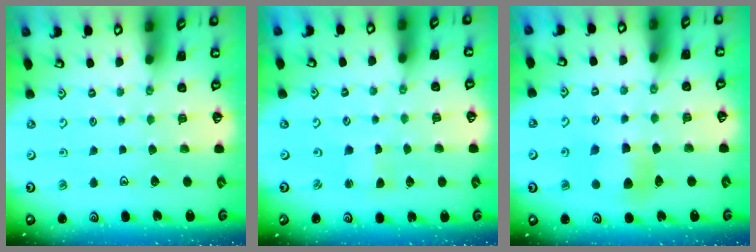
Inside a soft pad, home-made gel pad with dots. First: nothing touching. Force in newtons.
{"total": 1.1, "press": 1.0, "slide": 0.3}
{"total": 6.2, "press": 6.2, "slide": 0.3}